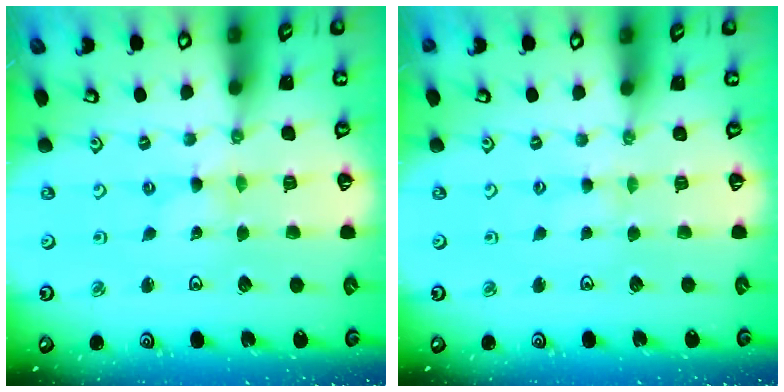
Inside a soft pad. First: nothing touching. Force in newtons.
{"total": 2.6, "press": 2.6, "slide": 0.4}